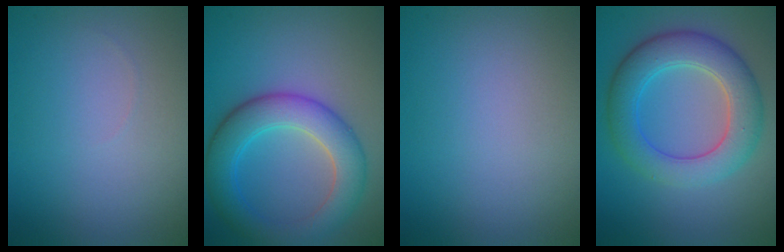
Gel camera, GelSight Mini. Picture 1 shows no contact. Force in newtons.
{"total": 6.4, "press": 6.4, "slide": 0.1}
{"total": 0.0}
{"total": 6.1, "press": 6.1, "slide": 0.1}